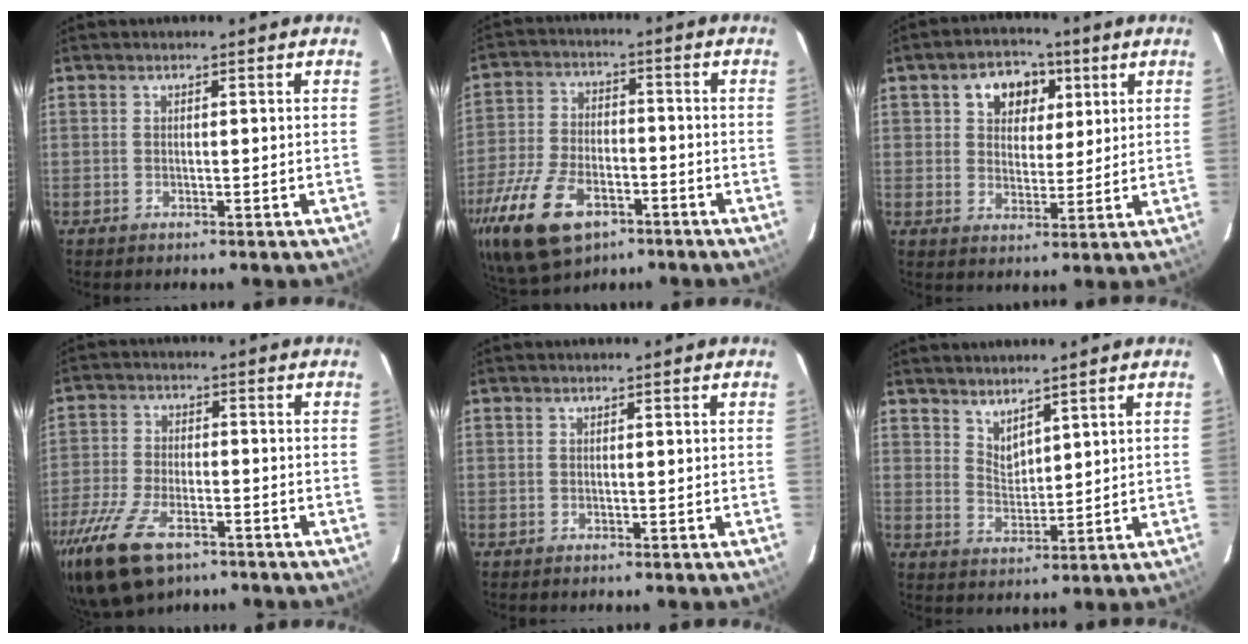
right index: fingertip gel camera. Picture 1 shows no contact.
{"total": 20.7, "force": [-11.4, 11.2, 13.1], "torque": [-0.310, -0.037, -0.198]}
{"total": 8.5, "force": [3.5, 6.4, 4.4], "torque": [-0.078, 0.020, 0.058]}
{"total": 14.6, "force": [-9.4, 6.8, 8.9], "torque": [-0.213, -0.032, -0.178]}
{"total": 0.0}
{"total": 4.1, "force": [3.6, 1.4, 1.4], "torque": [-0.021, -0.006, 0.068]}